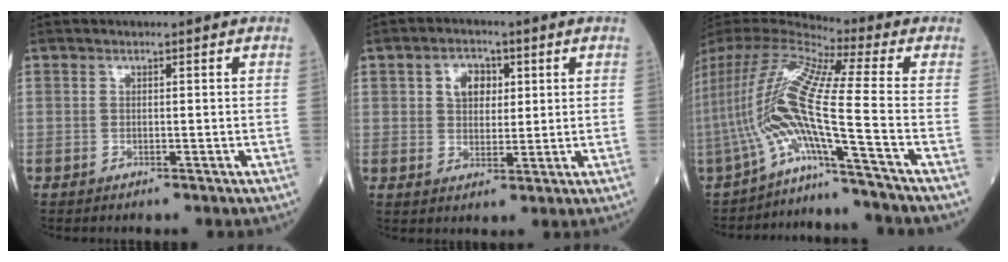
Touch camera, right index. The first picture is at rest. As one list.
[{"total": 4.9, "force": [1.6, 3.4, 3.1], "torque": [-0.052, 0.011, 0.029]}, {"total": 17.1, "force": [-6.8, -2.0, 15.5], "torque": [-0.323, 0.021, -0.130]}]